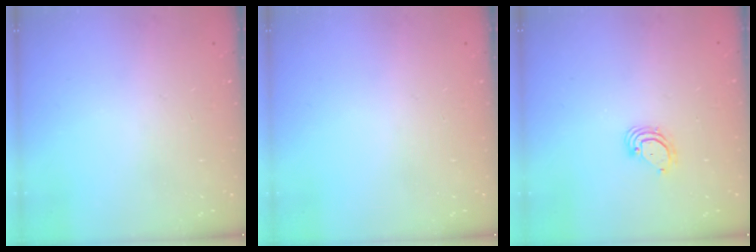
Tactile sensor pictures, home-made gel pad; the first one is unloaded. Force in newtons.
{"total": 0.0}
{"total": 3.8, "press": 3.8, "slide": 0.1}